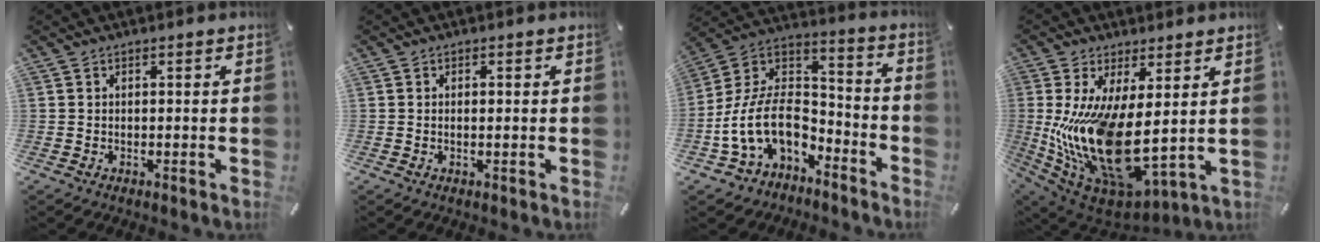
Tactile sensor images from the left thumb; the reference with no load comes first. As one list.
[{"total": 0.9, "force": [0.0, 0.2, 0.9], "torque": [-0.018, -0.003, 0.002]}, {"total": 16.2, "force": [-6.7, 11.1, 9.7], "torque": [-0.218, 0.009, -0.115]}, {"total": 19.2, "force": [2.2, 8.8, 16.9], "torque": [-0.360, -0.056, 0.055]}]